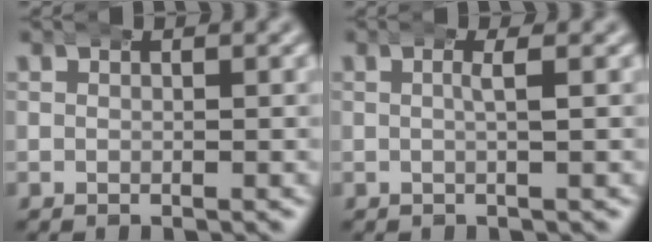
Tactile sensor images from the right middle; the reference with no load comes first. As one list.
[{"total": 1.8, "force": [0.5, 0.2, 1.8], "torque": [-0.024, 0.014, 0.000]}]